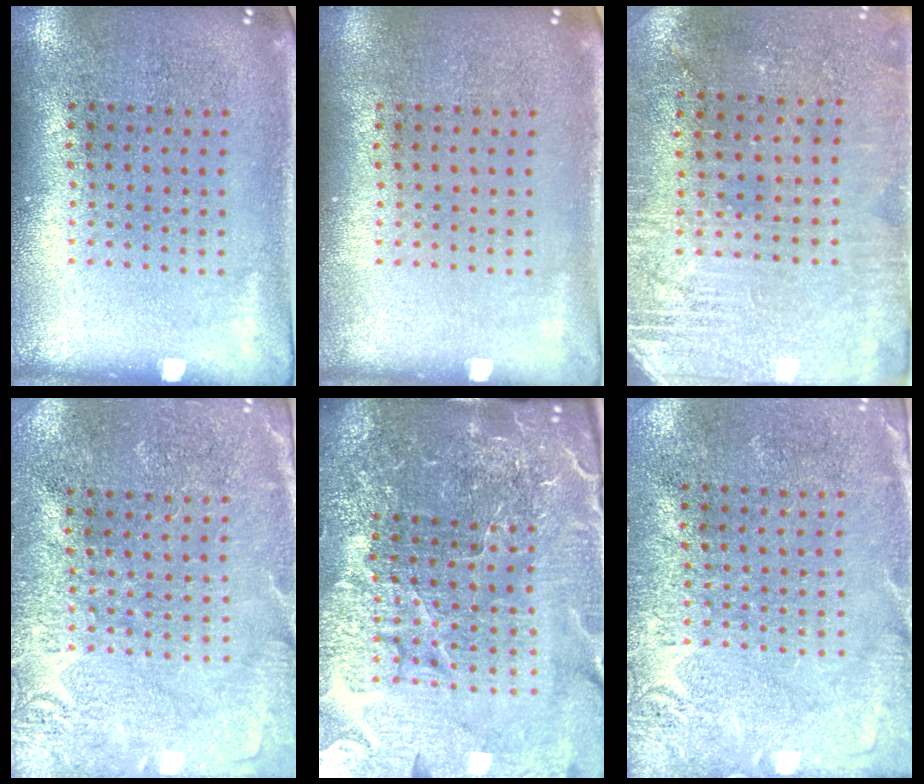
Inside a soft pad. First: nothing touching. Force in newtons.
{"total": 0.0}
{"total": 2.8, "press": 2.6, "slide": 1.0}
{"total": 2.8, "press": 2.8, "slide": 0.1}
{"total": 6.5, "press": 5.8, "slide": 3.0}
{"total": 2.7, "press": 2.6, "slide": 0.9}